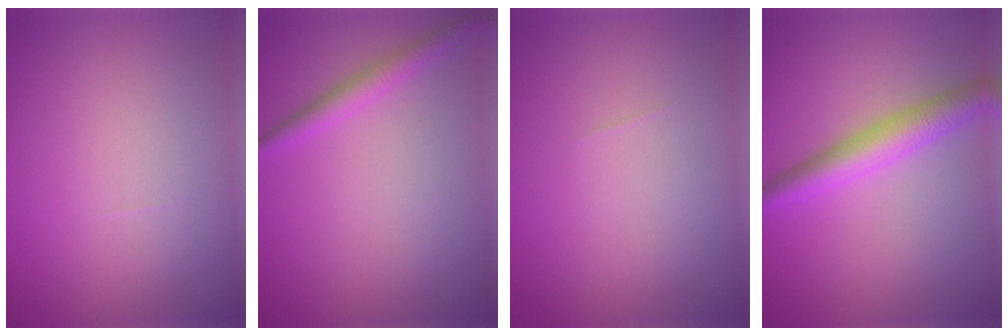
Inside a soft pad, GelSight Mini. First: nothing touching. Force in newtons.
{"total": 1.9, "press": 1.9, "slide": 0.1}
{"total": 0.0}
{"total": 4.2, "press": 4.2, "slide": 0.1}